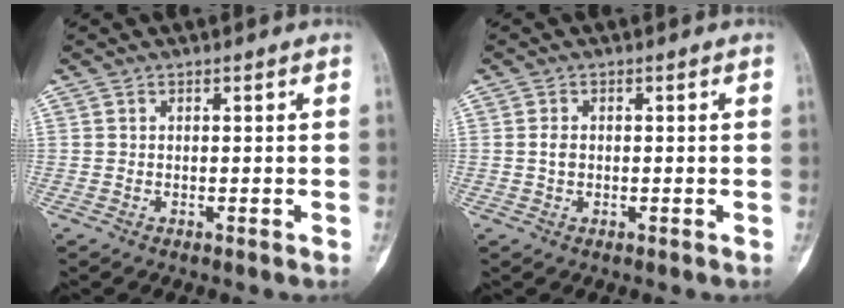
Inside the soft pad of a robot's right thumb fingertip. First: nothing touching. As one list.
[{"total": 1.4, "force": [0.0, 1.0, 1.0], "torque": [-0.017, 0.002, -0.002]}]